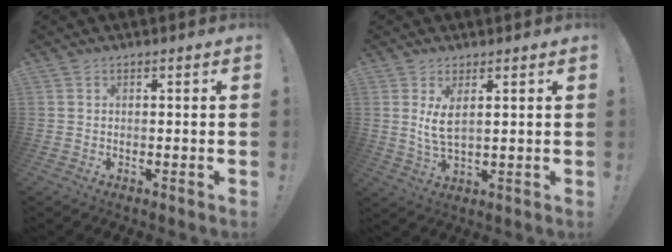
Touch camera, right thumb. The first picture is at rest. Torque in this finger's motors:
{"motor_torque": [-0.30, 0.48, 0.24, 0.34, -0.04]}